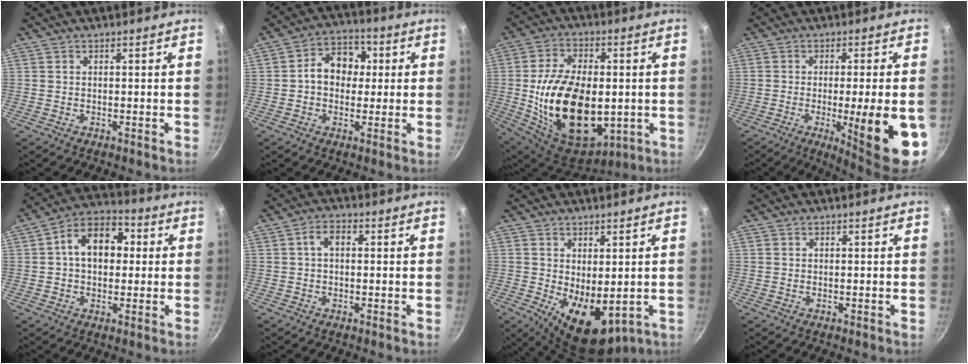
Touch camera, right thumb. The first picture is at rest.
{"total": 9.5, "force": [0.8, 7.6, 5.7], "torque": [-0.047, 0.021, -0.003]}
{"total": 23.5, "force": [-1.6, 14.4, 18.5], "torque": [-0.311, -0.004, -0.009]}
{"total": 15.7, "force": [-4.1, 2.8, 14.9], "torque": [-0.193, -0.002, -0.049]}
{"total": 11.9, "force": [1.7, 8.3, 8.3], "torque": [-0.086, 0.025, 0.008]}
{"total": 3.3, "force": [0.5, 2.1, 2.5], "torque": [-0.042, 0.010, 0.003]}
{"total": 9.7, "force": [-0.7, 5.5, 8.0], "torque": [-0.093, -0.021, 0.009]}
{"total": 0.0}